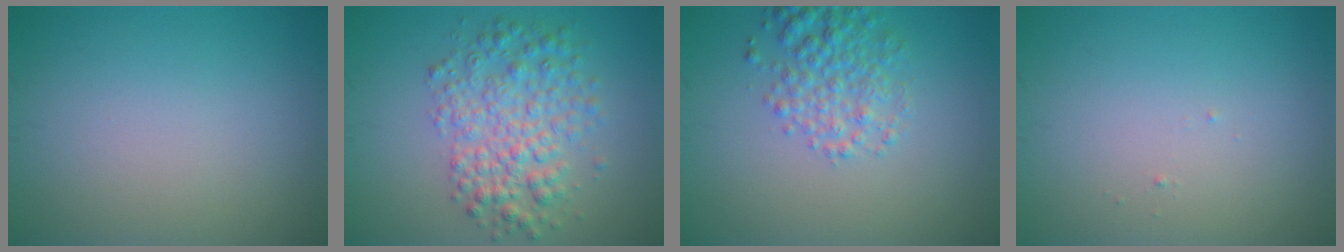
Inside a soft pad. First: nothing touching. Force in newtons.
{"total": 5.1, "press": 5.1, "slide": 0.0}
{"total": 3.5, "press": 3.5, "slide": 0.2}
{"total": 0.0}